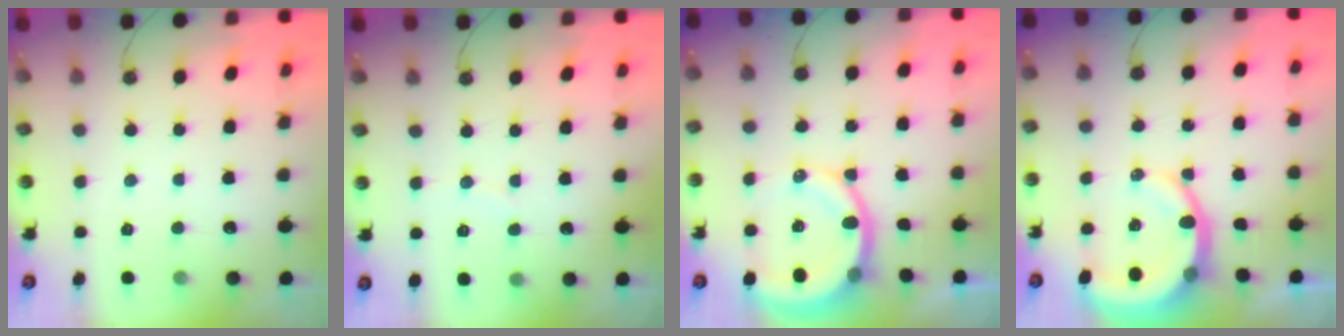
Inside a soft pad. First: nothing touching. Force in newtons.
{"total": 2.8, "press": 2.8, "slide": 0.4}
{"total": 12.7, "press": 12.6, "slide": 1.6}
{"total": 10.1, "press": 10.0, "slide": 1.3}